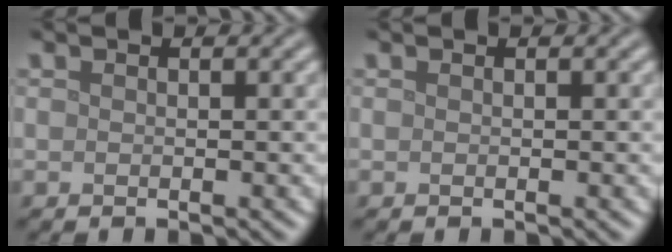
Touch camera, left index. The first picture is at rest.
{"total": 0.0}